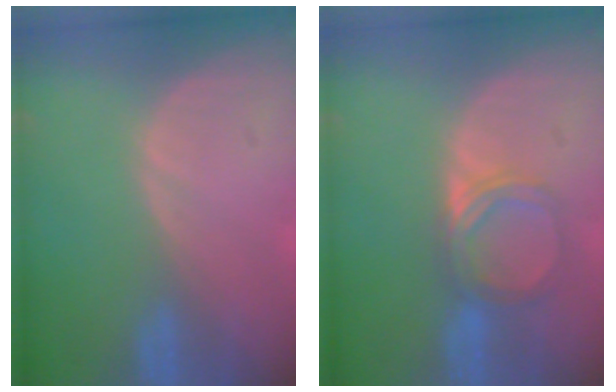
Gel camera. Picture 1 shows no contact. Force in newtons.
{"total": 4.9, "press": 4.6, "slide": 1.8}